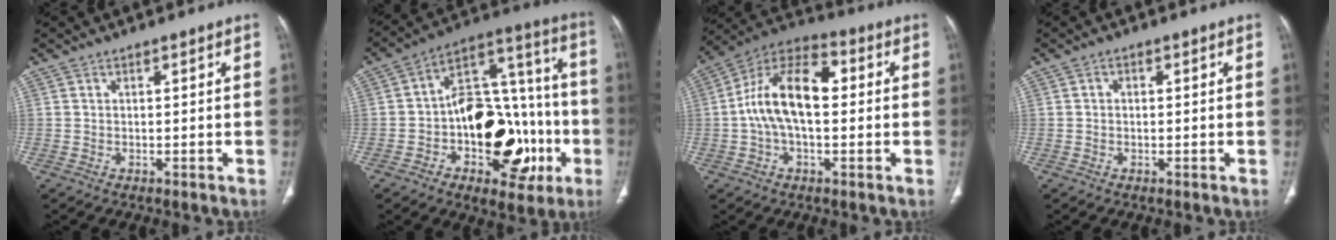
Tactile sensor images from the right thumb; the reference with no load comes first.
{"total": 24.7, "force": [-6.6, 14.5, 18.9], "torque": [-0.228, 0.048, -0.089]}
{"total": 14.5, "force": [0.6, 8.0, 12.1], "torque": [-0.214, 0.041, 0.000]}
{"total": 0.8, "force": [0.1, 0.7, 0.4], "torque": [-0.003, 0.002, -0.002]}